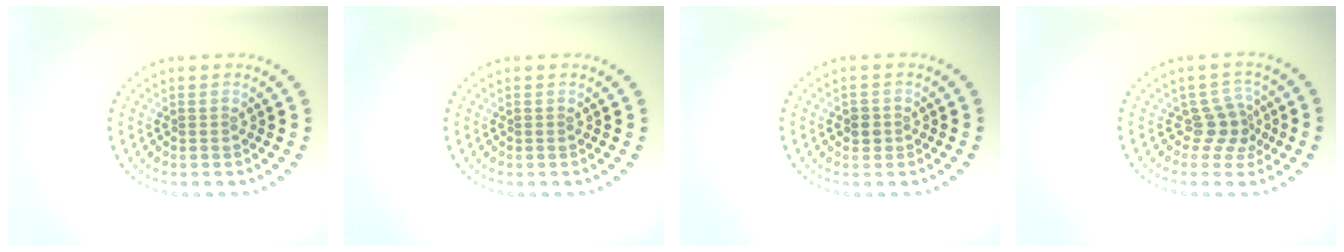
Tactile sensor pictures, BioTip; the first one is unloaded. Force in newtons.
{"total": 0.0}
{"total": 1.2, "press": 1.1, "slide": 0.4}
{"total": 2.4, "press": 1.8, "slide": 1.5}